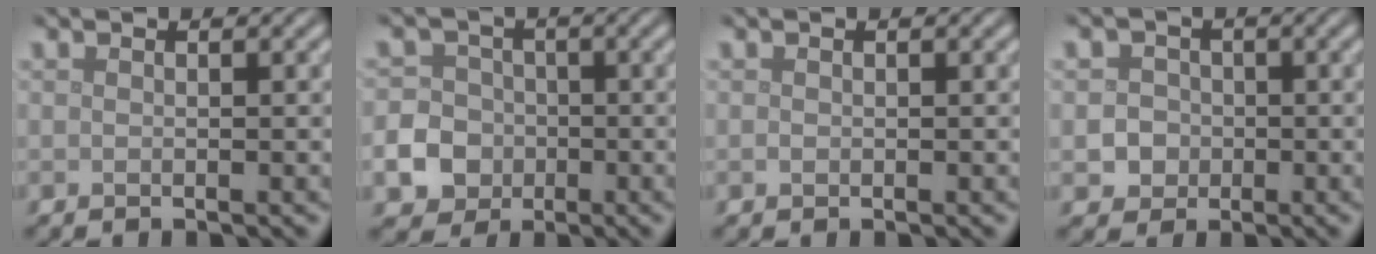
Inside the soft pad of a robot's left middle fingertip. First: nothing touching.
{"total": 8.8, "force": [-3.3, 7.8, 2.3], "torque": [-0.051, -0.026, -0.087]}
{"total": 0.0}
{"total": 2.7, "force": [-0.3, 2.5, 0.9], "torque": [0.009, 0.006, -0.016]}